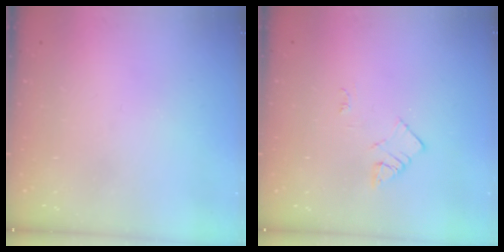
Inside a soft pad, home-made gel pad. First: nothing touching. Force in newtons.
{"total": 3.0, "press": 3.0, "slide": 0.4}